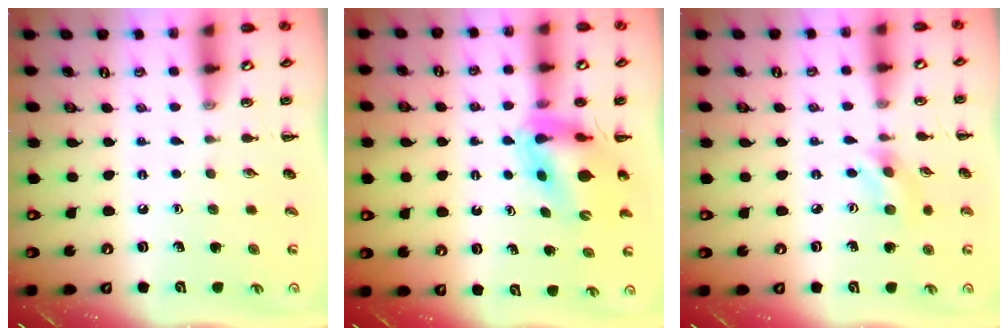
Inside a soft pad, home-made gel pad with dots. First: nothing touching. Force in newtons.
{"total": 10.5, "press": 9.9, "slide": 3.4}
{"total": 2.8, "press": 2.7, "slide": 0.9}